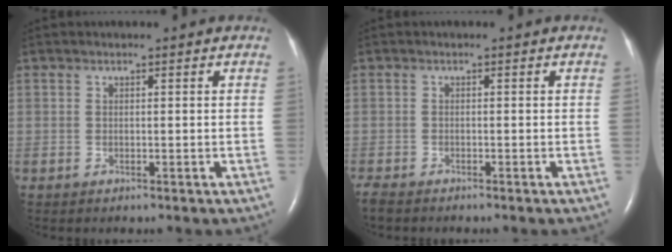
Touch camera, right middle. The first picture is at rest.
{"total": 2.3, "force": [-2.1, 0.2, 0.9], "torque": [-0.021, -0.007, -0.032]}